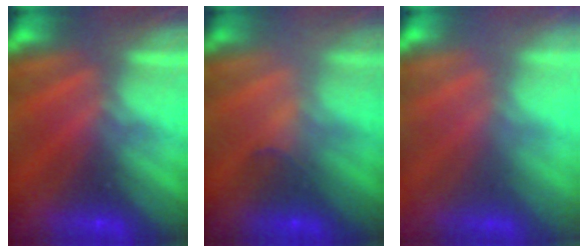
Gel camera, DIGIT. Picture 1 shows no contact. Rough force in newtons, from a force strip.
{"total": 2.1}
{"total": 2.0}